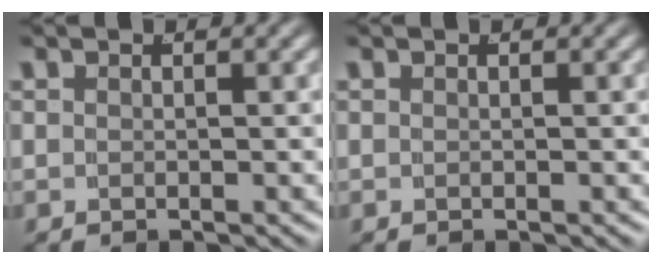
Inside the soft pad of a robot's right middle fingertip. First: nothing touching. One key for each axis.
{"total": 0.0}